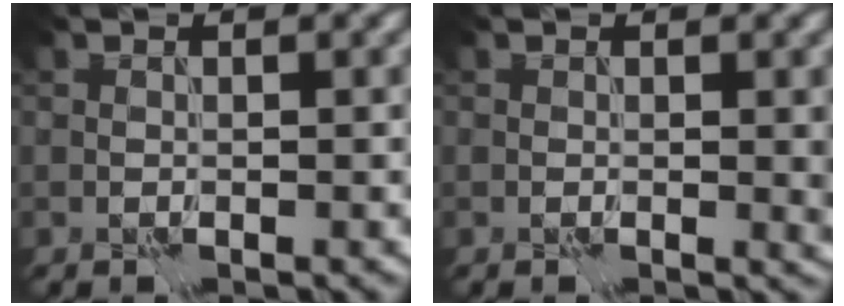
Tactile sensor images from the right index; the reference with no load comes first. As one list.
[{"total": 1.5, "force": [-0.1, 0.5, 1.4], "torque": [-0.016, -0.005, -0.001]}]